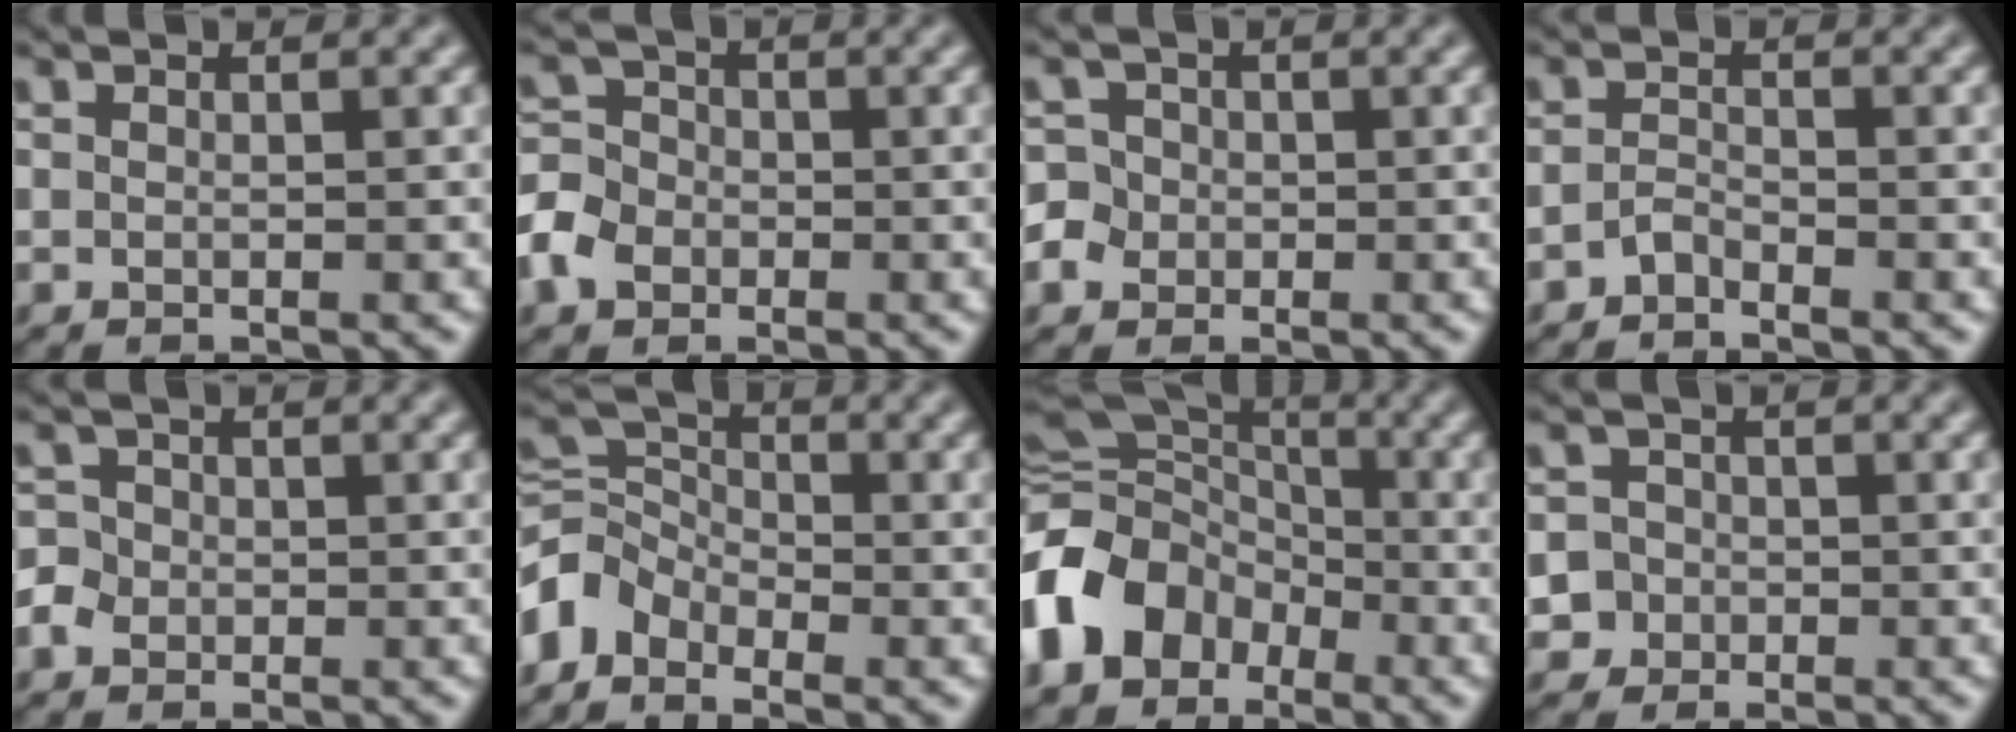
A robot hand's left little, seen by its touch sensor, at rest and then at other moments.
{"total": 5.2, "force": [-2.3, 4.2, 2.1], "torque": [-0.039, -0.007, -0.059]}
{"total": 4.4, "force": [-1.4, 4.0, 1.1], "torque": [-0.010, 0.018, -0.046]}
{"total": 1.3, "force": [-1.2, 0.2, 0.4], "torque": [-0.010, 0.007, -0.028]}
{"total": 2.6, "force": [-0.8, 2.4, 0.7], "torque": [-0.001, 0.010, -0.022]}
{"total": 4.4, "force": [-3.0, 2.7, 1.6], "torque": [-0.034, 0.007, -0.079]}
{"total": 12.5, "force": [-5.3, 10.0, 5.3], "torque": [-0.118, -0.010, -0.124]}
{"total": 4.5, "force": [-2.1, 4.0, 0.5], "torque": [0.004, 0.002, -0.054]}